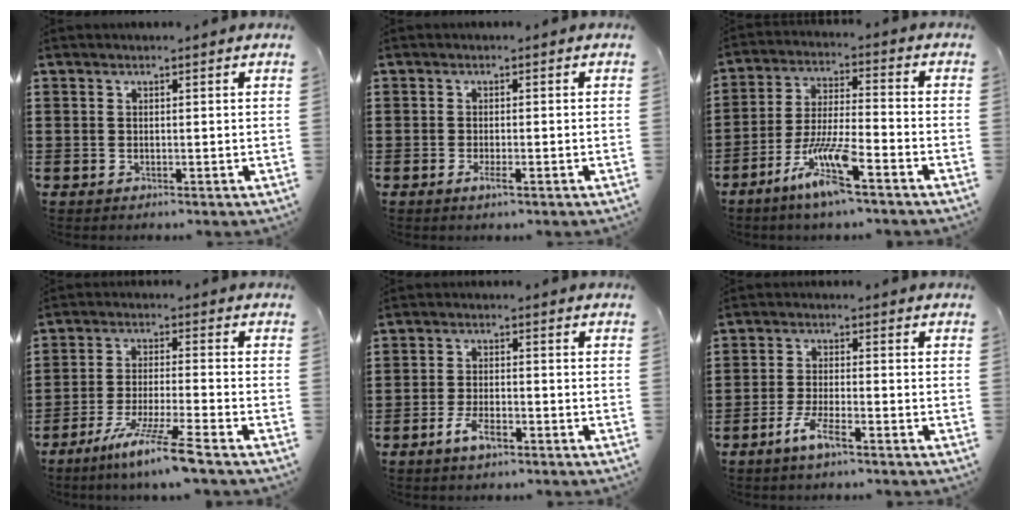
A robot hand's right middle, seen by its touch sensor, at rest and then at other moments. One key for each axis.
{"total": 1.3, "fx": -0.5, "fy": 0.2, "fz": 1.1, "tx": -0.020, "ty": -0.002, "tz": -0.009}
{"total": 9.3, "fx": -5.9, "fy": 1.3, "fz": 7.1, "tx": -0.153, "ty": -0.011, "tz": -0.114}
{"total": 8.3, "fx": -6.4, "fy": -0.6, "fz": 5.2, "tx": -0.100, "ty": -0.016, "tz": -0.122}
{"total": 4.2, "fx": -2.4, "fy": 1.4, "fz": 3.1, "tx": -0.071, "ty": -0.001, "tz": -0.051}
{"total": 4.5, "fx": -2.9, "fy": 0.7, "fz": 3.4, "tx": -0.074, "ty": -0.004, "tz": -0.056}